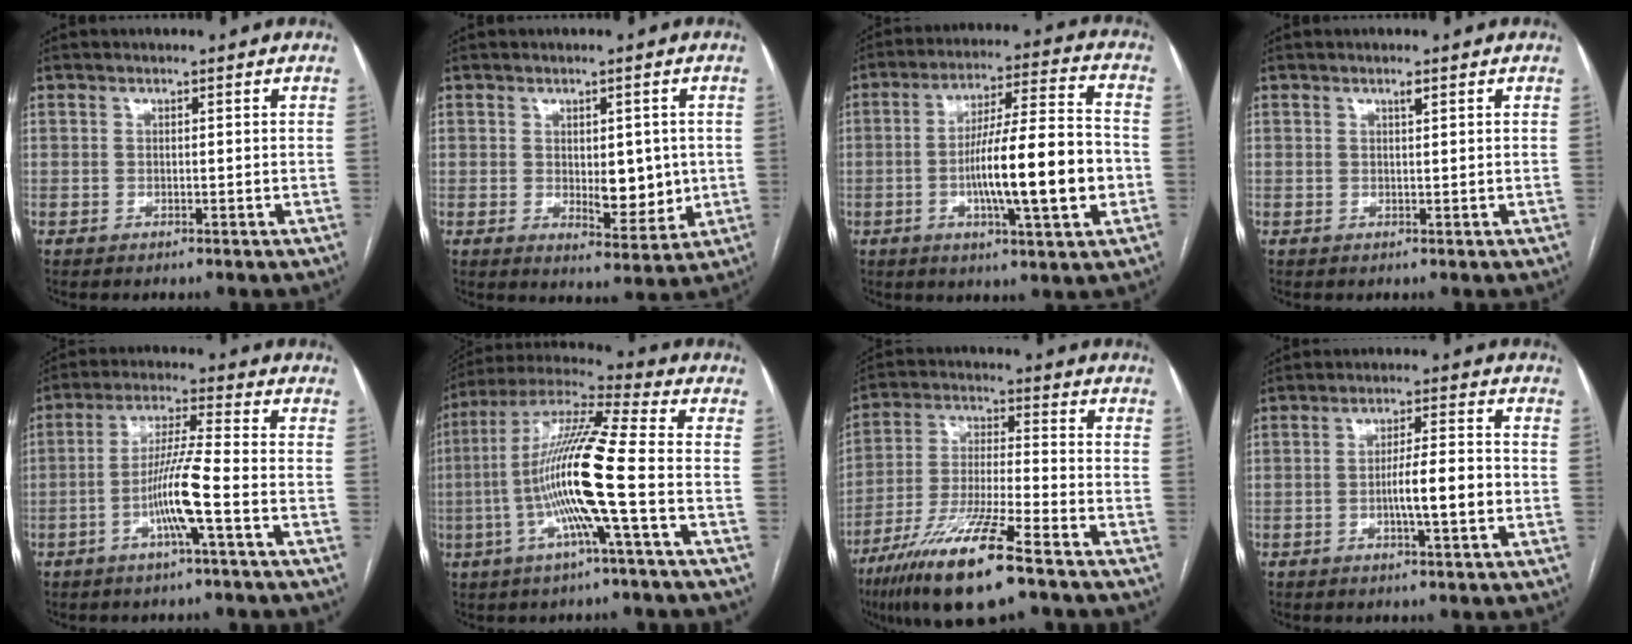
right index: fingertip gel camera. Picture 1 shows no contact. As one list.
[{"total": 6.4, "force": [0.2, 3.2, 5.5], "torque": [-0.066, -0.005, 0.017]}, {"total": 15.5, "force": [-2.9, 1.5, 15.2], "torque": [-0.248, 0.008, -0.045]}, {"total": 0.9, "force": [0.5, 0.0, 0.7], "torque": [-0.012, -0.001, 0.010]}, {"total": 8.4, "force": [-2.9, -0.6, 7.9], "torque": [-0.150, 0.003, -0.057]}, {"total": 15.5, "force": [-3.1, -0.6, 15.2], "torque": [-0.292, 0.004, -0.071]}, {"total": 15.6, "force": [-9.9, 1.3, 12.0], "torque": [-0.246, -0.037, -0.181]}, {"total": 6.6, "force": [-1.2, 0.7, 6.5], "torque": [-0.105, 0.006, -0.020]}]